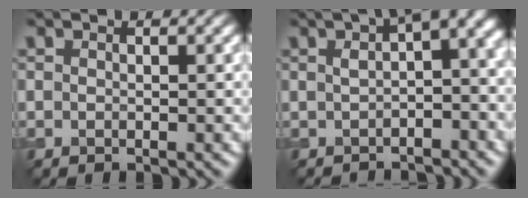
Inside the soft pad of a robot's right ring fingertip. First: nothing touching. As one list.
[{"total": 6.8, "force": [0.3, 2.3, 6.4], "torque": [-0.075, 0.009, -0.001]}]